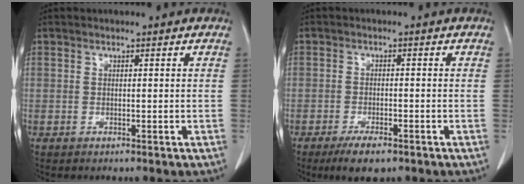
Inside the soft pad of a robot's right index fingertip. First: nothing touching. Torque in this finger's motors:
{"motor_torque": [-0.46, 0.09, -0.09, -0.05]}